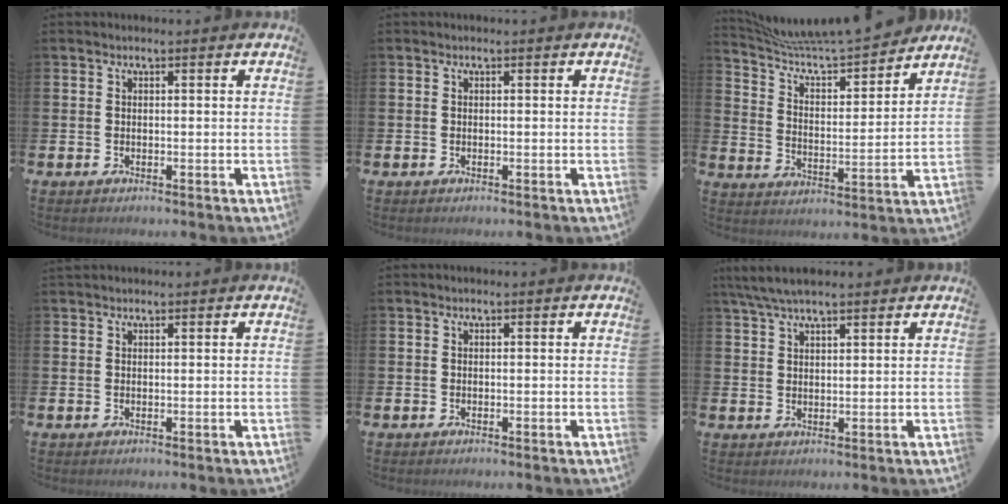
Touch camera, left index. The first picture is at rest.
{"total": 0.0}
{"total": 9.1, "force": [8.7, 0.8, 2.6], "torque": [-0.088, -0.062, 0.152]}
{"total": 0.8, "force": [0.7, 0.2, 0.1], "torque": [0.007, 0.000, 0.012]}
{"total": 0.0}
{"total": 4.8, "force": [4.0, 1.0, 2.5], "torque": [-0.065, -0.001, 0.075]}